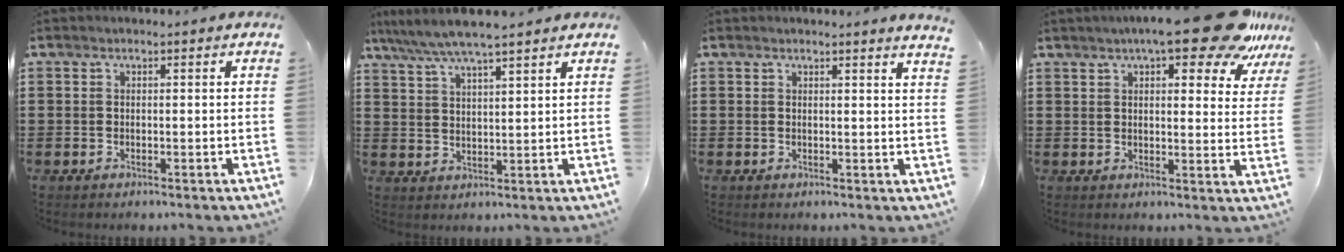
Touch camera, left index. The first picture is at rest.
{"total": 5.5, "force": [4.8, 0.1, 2.8], "torque": [-0.068, -0.015, 0.084]}
{"total": 1.4, "force": [1.3, -0.4, 0.6], "torque": [-0.012, -0.004, 0.024]}
{"total": 12.3, "force": [9.0, 2.4, 8.1], "torque": [-0.123, -0.035, 0.149]}